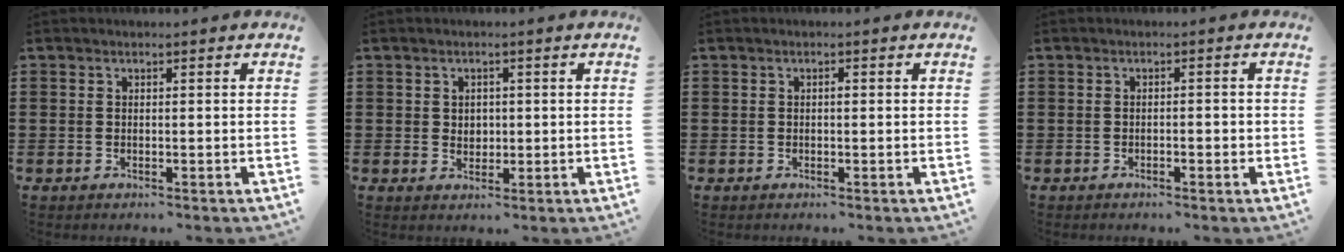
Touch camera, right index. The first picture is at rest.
{"total": 1.8, "force": [0.4, 1.6, 0.7], "torque": [-0.018, 0.009, 0.006]}
{"total": 0.5, "force": [-0.1, 0.2, 0.5], "torque": [-0.011, -0.002, -0.001]}
{"total": 1.0, "force": [-0.5, 0.3, 0.8], "torque": [-0.016, -0.001, -0.010]}